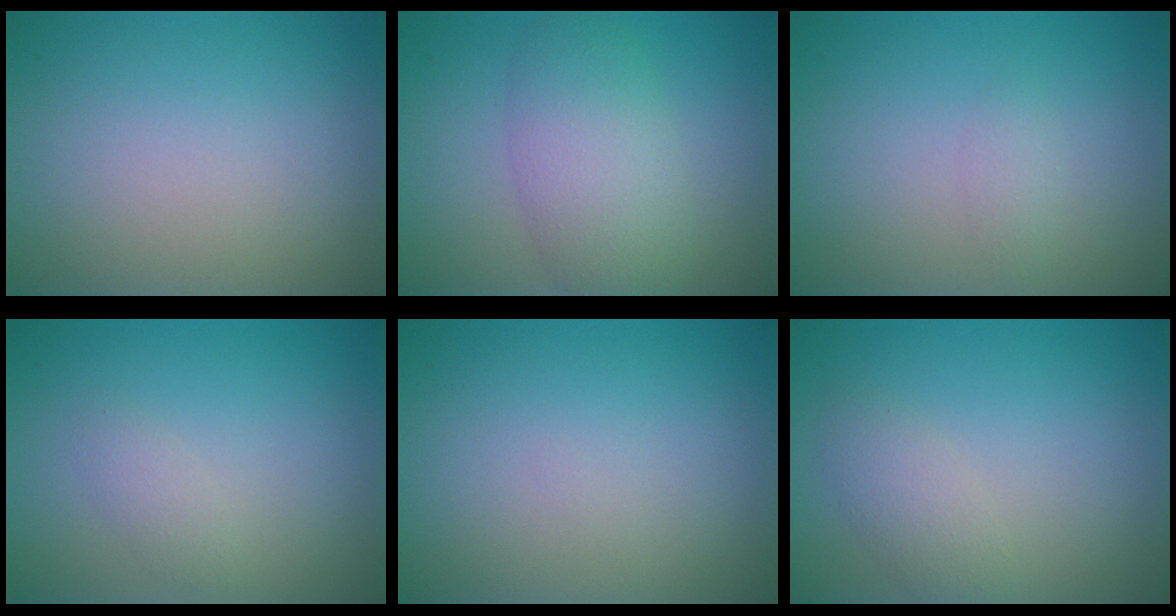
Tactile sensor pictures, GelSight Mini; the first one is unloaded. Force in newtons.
{"total": 5.2, "press": 5.2, "slide": 0.1}
{"total": 0.9, "press": 0.9, "slide": 0.0}
{"total": 1.1, "press": 1.1, "slide": 0.0}
{"total": 0.0}
{"total": 2.0, "press": 2.0, "slide": 0.2}